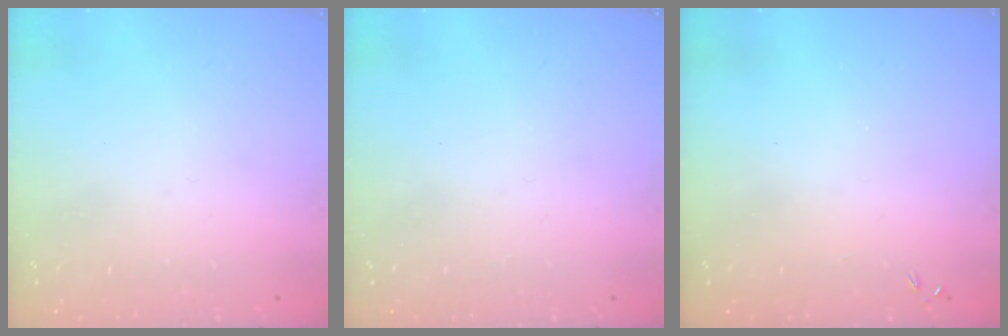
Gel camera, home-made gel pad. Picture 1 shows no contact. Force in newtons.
{"total": 0.0}
{"total": 0.0}